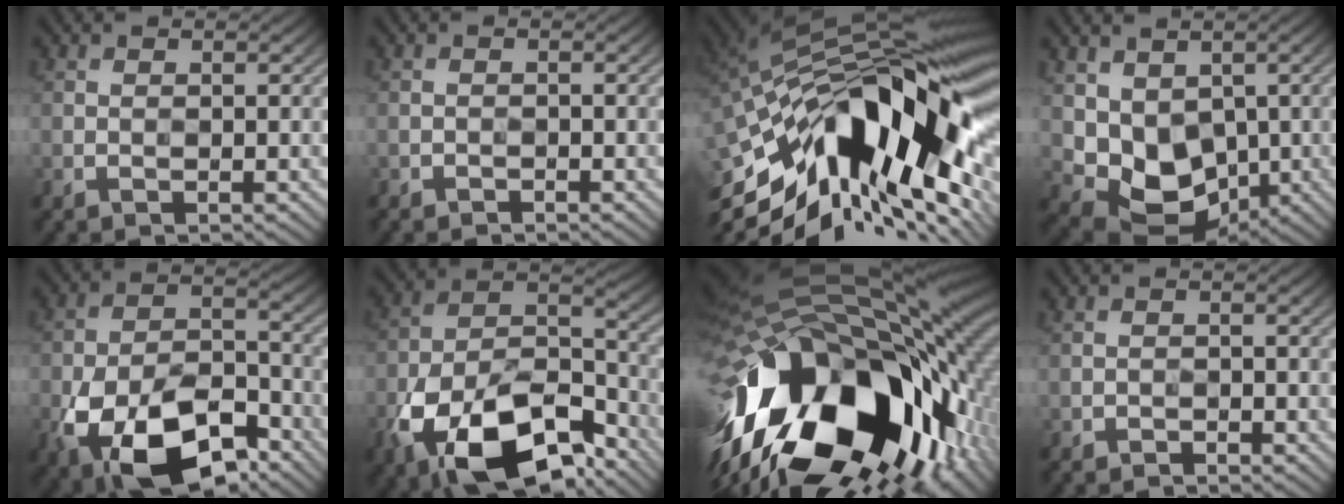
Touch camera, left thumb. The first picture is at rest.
{"total": 0.9, "force": [-0.8, 0.3, 0.2], "torque": [-0.001, -0.002, -0.017]}
{"total": 20.6, "force": [-5.9, 9.4, 17.4], "torque": [-0.299, -0.005, -0.118]}
{"total": 8.0, "force": [0.6, 6.2, 5.0], "torque": [-0.111, -0.028, 0.020]}
{"total": 17.2, "force": [-9.0, 9.2, 11.4], "torque": [-0.229, -0.039, -0.155]}
{"total": 18.8, "force": [-11.0, 9.4, 12.0], "torque": [-0.239, -0.042, -0.189]}
{"total": 22.7, "force": [-7.6, 13.1, 16.9], "torque": [-0.349, -0.048, -0.115]}
{"total": 1.2, "force": [-1.1, 0.4, 0.2], "torque": [-0.004, -0.002, -0.024]}